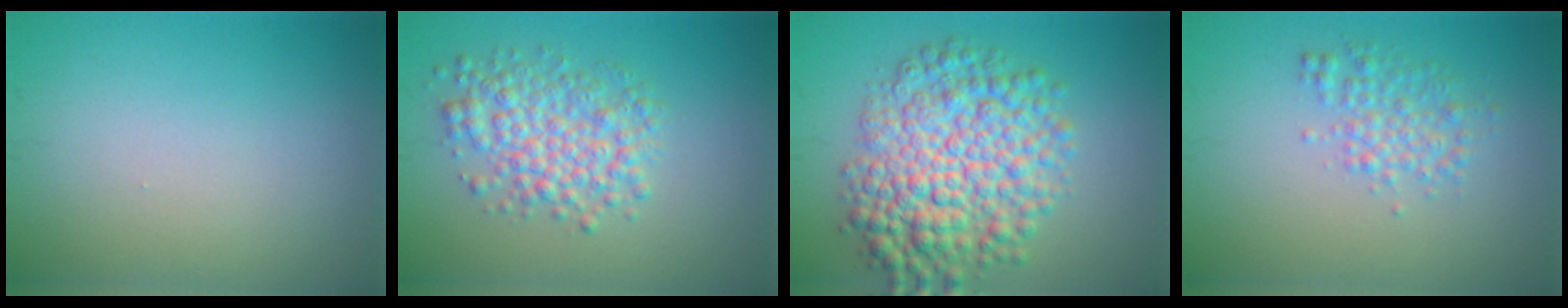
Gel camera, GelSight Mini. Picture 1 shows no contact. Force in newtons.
{"total": 4.9, "press": 4.9, "slide": 0.1}
{"total": 9.1, "press": 9.1, "slide": 0.2}
{"total": 2.5, "press": 2.5, "slide": 0.0}